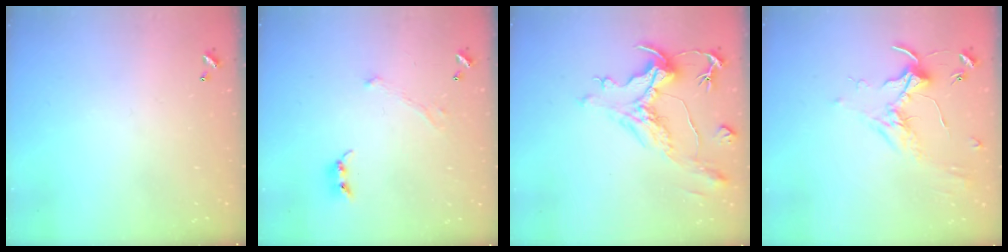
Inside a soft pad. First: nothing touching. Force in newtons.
{"total": 0.9, "press": 0.4, "slide": 0.8}
{"total": 1.9, "press": 0.9, "slide": 1.6}
{"total": 1.8, "press": 1.8, "slide": 0.4}